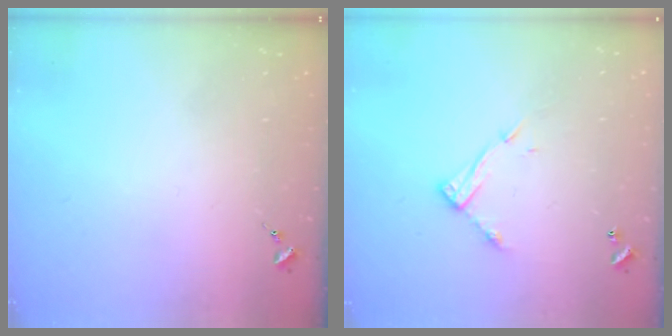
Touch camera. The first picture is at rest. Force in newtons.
{"total": 10.0, "press": 9.9, "slide": 0.5}